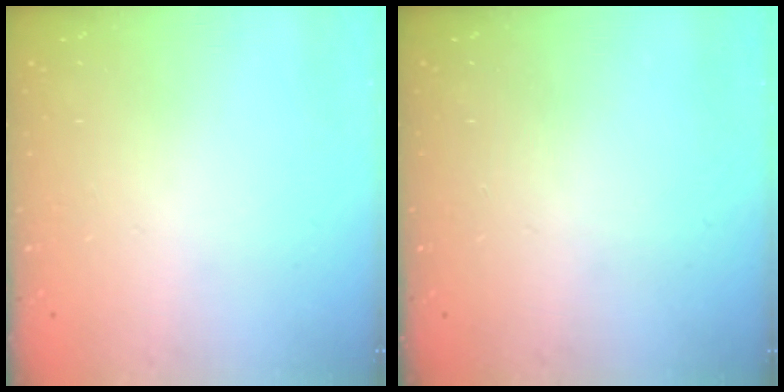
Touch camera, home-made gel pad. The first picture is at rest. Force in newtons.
{"total": 0.0}